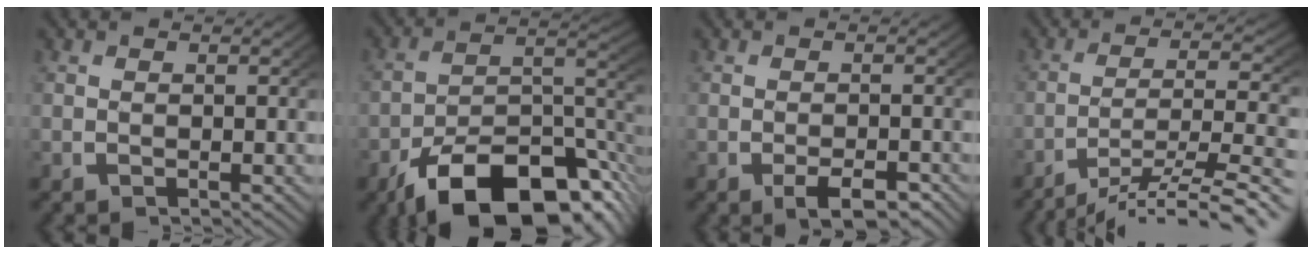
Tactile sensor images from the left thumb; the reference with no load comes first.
{"total": 14.9, "force": [-8.0, 7.6, 10.0], "torque": [-0.165, -0.041, -0.098]}
{"total": 3.0, "force": [-1.8, 1.3, 2.0], "torque": [-0.023, -0.002, -0.029]}
{"total": 9.7, "force": [-5.7, 4.6, 6.3], "torque": [-0.116, -0.029, -0.075]}